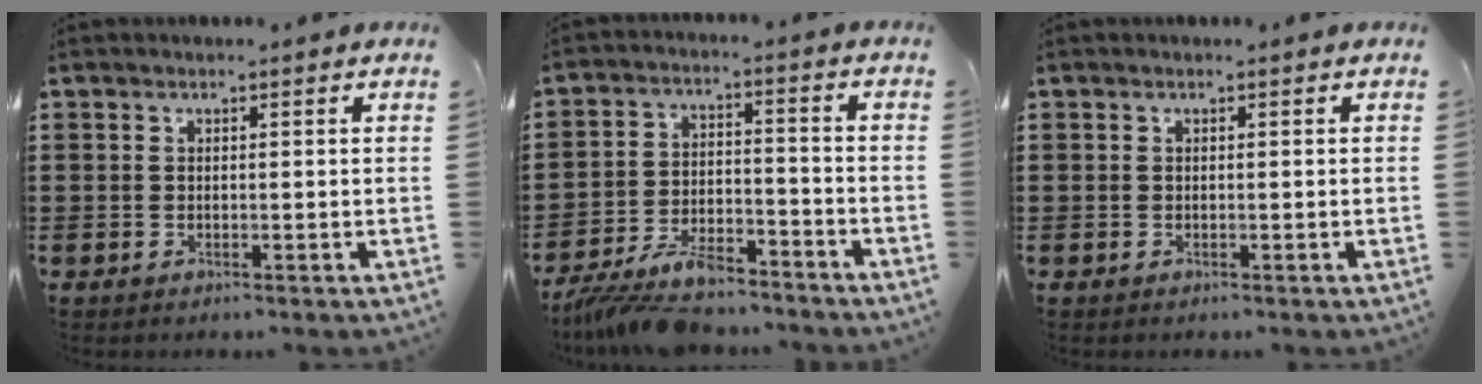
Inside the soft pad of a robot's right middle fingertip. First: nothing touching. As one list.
[{"total": 7.7, "force": [-7.0, 1.7, 2.9], "torque": [-0.066, 0.006, -0.136]}, {"total": 0.0}]